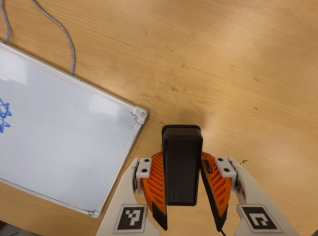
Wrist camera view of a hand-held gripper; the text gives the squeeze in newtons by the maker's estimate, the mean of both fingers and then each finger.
{"total": 5.8, "left": 4.6, "right": 7.1}